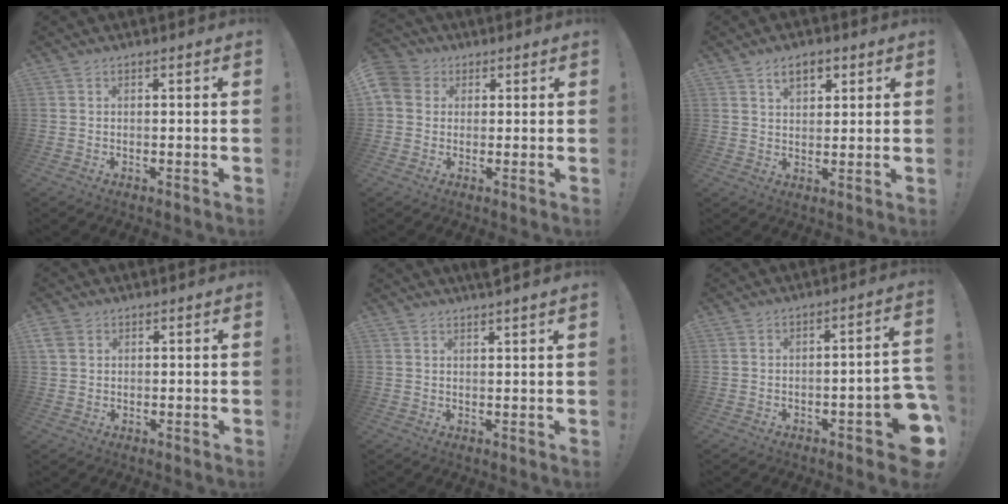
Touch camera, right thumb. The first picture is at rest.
{"total": 6.1, "force": [1.4, 5.5, 2.2], "torque": [-0.043, -0.001, 0.027]}
{"total": 5.7, "force": [3.0, 3.4, 3.6], "torque": [-0.056, -0.002, 0.053]}
{"total": 4.1, "force": [1.8, 3.4, 1.5], "torque": [-0.027, -0.001, 0.037]}
{"total": 2.6, "force": [2.2, -0.7, 1.1], "torque": [-0.012, -0.016, 0.036]}
{"total": 7.4, "force": [-3.5, 1.9, 6.3], "torque": [-0.083, 0.014, -0.054]}